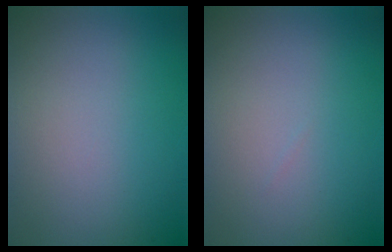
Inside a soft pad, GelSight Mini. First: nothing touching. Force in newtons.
{"total": 0.0}